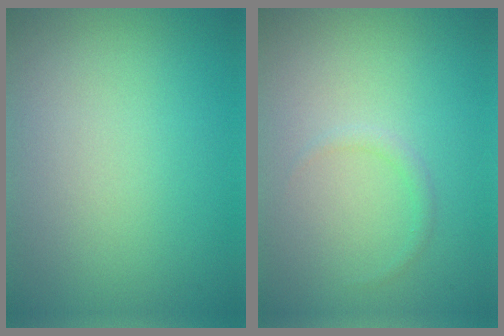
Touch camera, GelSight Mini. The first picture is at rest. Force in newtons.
{"total": 0.8, "press": 0.8, "slide": 0.2}